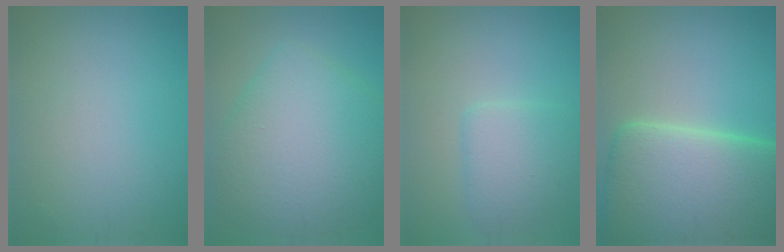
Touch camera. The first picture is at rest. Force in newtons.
{"total": 9.3, "press": 9.2, "slide": 0.2}
{"total": 3.6, "press": 3.6, "slide": 0.2}
{"total": 15.1, "press": 15.1, "slide": 0.9}